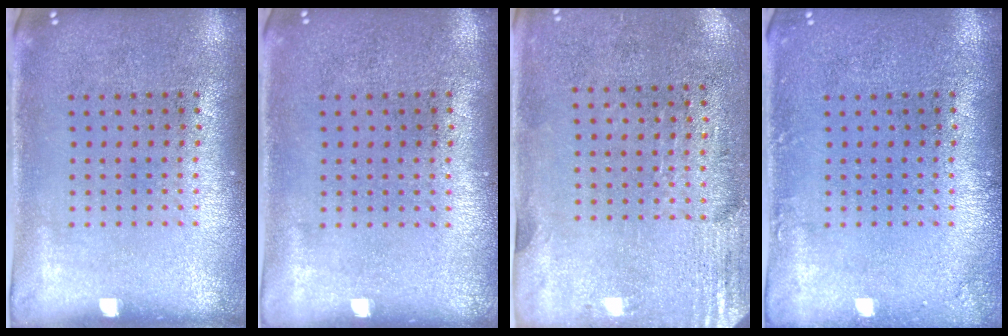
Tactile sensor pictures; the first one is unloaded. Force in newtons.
{"total": 0.0}
{"total": 2.8, "press": 2.5, "slide": 1.4}
{"total": 1.0, "press": 1.0, "slide": 0.2}